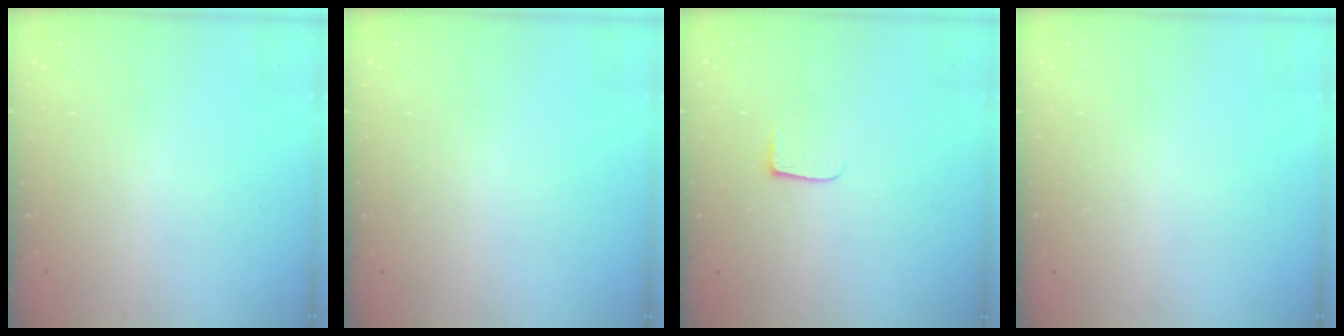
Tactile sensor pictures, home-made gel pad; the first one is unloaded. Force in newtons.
{"total": 0.0}
{"total": 5.6, "press": 5.5, "slide": 0.7}
{"total": 0.0}